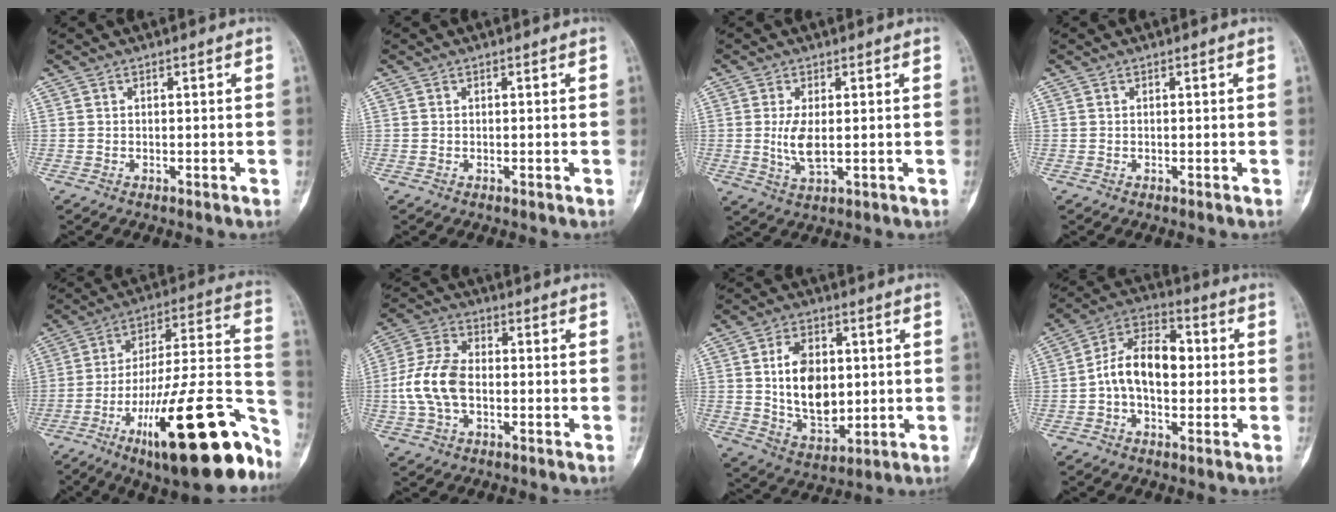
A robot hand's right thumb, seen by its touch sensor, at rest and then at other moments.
{"total": 0.0}
{"total": 5.0, "force": [0.1, 2.0, 4.6], "torque": [-0.098, -0.011, 0.008]}
{"total": 0.0}
{"total": 29.0, "force": [-15.0, 7.6, 23.6], "torque": [-0.300, 0.079, -0.230]}
{"total": 10.3, "force": [-1.4, 6.3, 8.0], "torque": [-0.170, 0.025, -0.033]}
{"total": 13.1, "force": [1.5, 8.6, 9.8], "torque": [-0.137, -0.013, 0.036]}
{"total": 11.8, "force": [-0.5, 7.3, 9.3], "torque": [-0.149, 0.036, -0.018]}